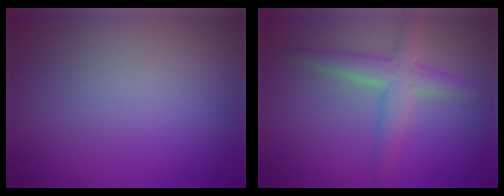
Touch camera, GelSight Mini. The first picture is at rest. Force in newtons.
{"total": 3.2, "press": 3.2, "slide": 0.1}